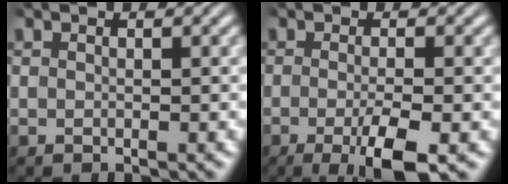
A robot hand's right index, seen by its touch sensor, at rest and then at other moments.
{"total": 4.8, "force": [-2.4, 1.1, 4.0], "torque": [-0.067, -0.020, -0.032]}